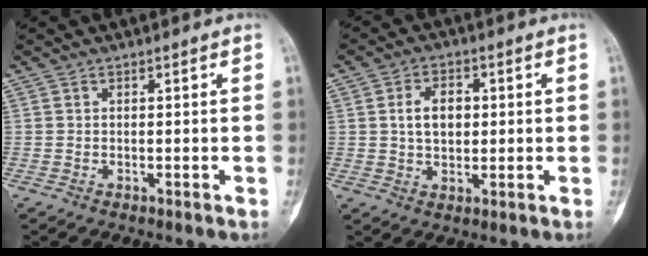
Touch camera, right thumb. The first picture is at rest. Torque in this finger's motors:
{"motor_torque": [0.09, 0.18, 0.13, -0.16, 0.12]}